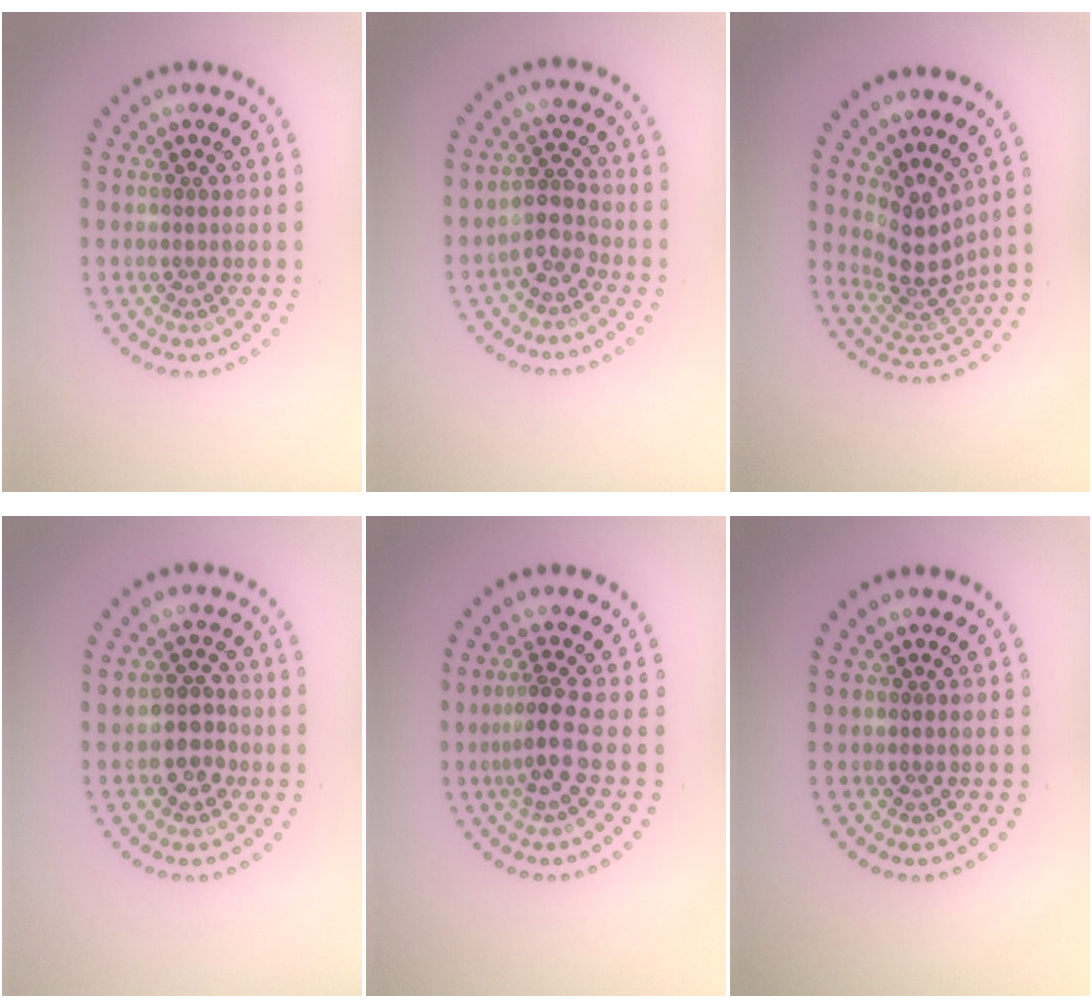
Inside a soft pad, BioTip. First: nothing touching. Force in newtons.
{"total": 2.2, "press": 1.9, "slide": 1.1}
{"total": 3.8, "press": 2.8, "slide": 2.6}
{"total": 2.7, "press": 2.6, "slide": 0.7}
{"total": 2.7, "press": 2.0, "slide": 1.9}
{"total": 0.0}